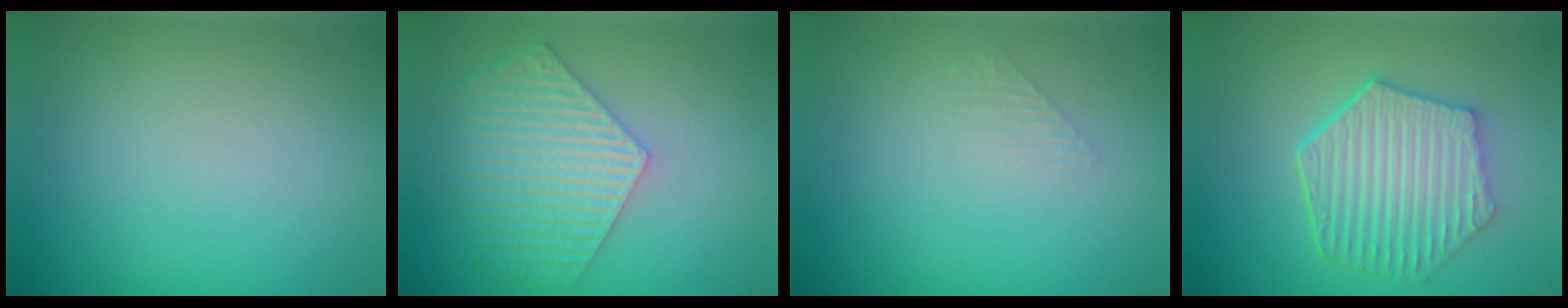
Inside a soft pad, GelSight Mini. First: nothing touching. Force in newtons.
{"total": 5.8, "press": 4.6, "slide": 3.5}
{"total": 1.0, "press": 1.0, "slide": 0.1}
{"total": 6.5, "press": 4.9, "slide": 4.3}